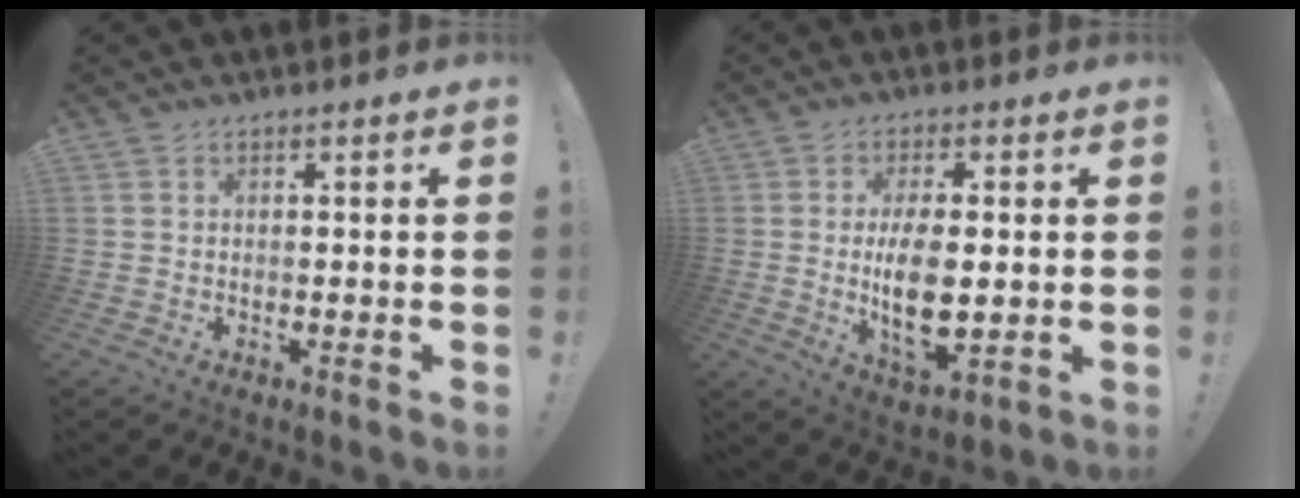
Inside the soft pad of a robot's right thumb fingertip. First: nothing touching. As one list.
[{"total": 11.7, "force": [-0.3, 5.4, 10.4], "torque": [-0.193, -0.016, -0.008]}]